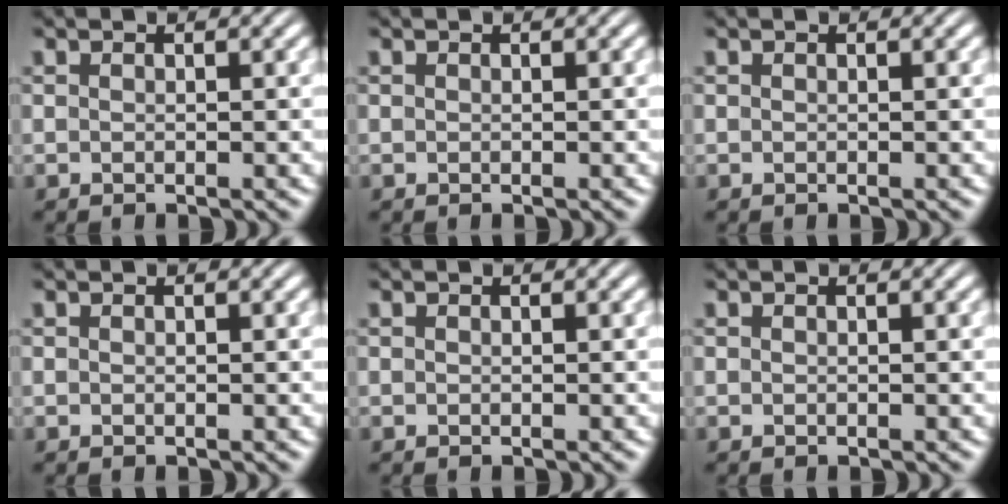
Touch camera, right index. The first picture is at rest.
{"total": 0.0}
{"total": 0.0}
{"total": 0.0}
{"total": 0.0}
{"total": 0.0}